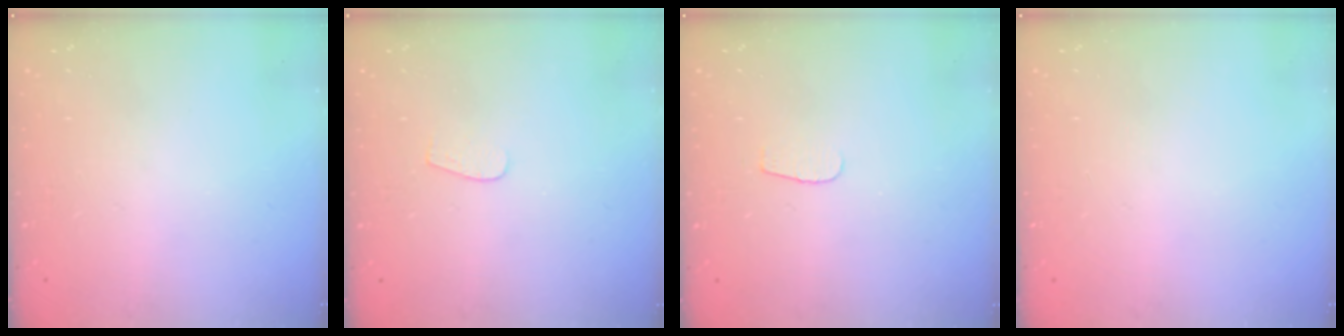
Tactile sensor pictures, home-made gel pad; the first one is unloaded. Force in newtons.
{"total": 3.4, "press": 3.4, "slide": 0.3}
{"total": 3.5, "press": 3.5, "slide": 0.3}
{"total": 0.0}